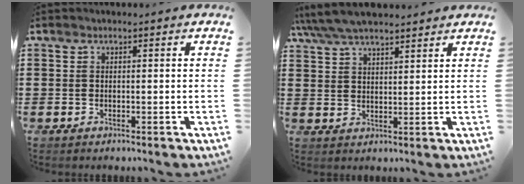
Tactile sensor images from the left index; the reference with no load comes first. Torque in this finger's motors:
{"motor_torque": [0.47, -0.51, 0.83, 0.21]}